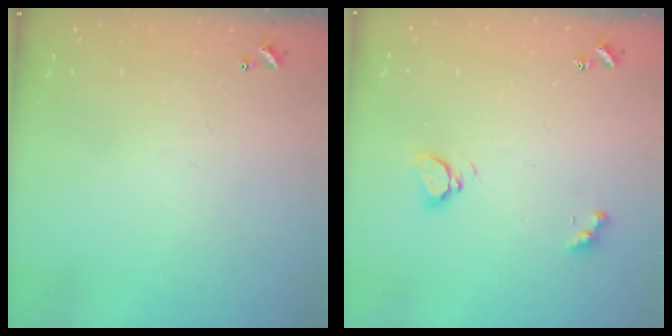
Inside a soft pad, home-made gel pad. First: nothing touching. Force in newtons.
{"total": 3.4, "press": 3.4, "slide": 0.3}